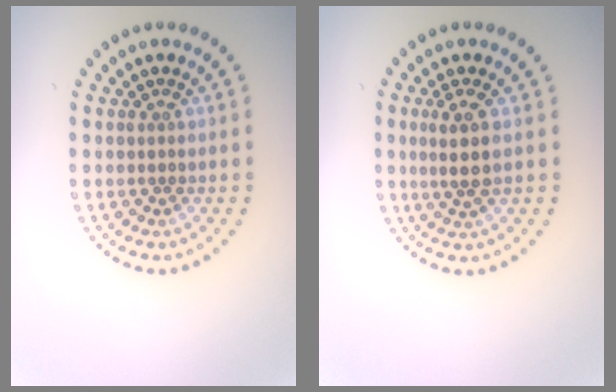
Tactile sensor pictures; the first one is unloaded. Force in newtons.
{"total": 2.5, "press": 2.2, "slide": 1.1}